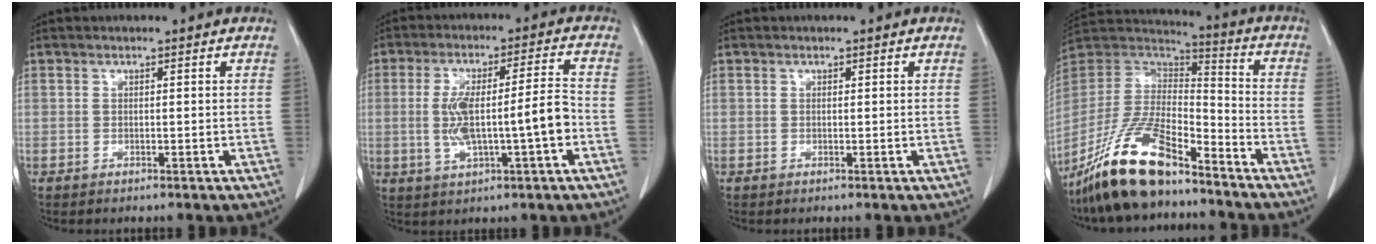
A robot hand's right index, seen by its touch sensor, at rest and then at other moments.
{"total": 10.3, "force": [-1.6, 1.4, 10.1], "torque": [-0.188, 0.021, -0.021]}
{"total": 0.0}
{"total": 18.9, "force": [-14.2, 4.8, 11.6], "torque": [-0.249, -0.009, -0.264]}